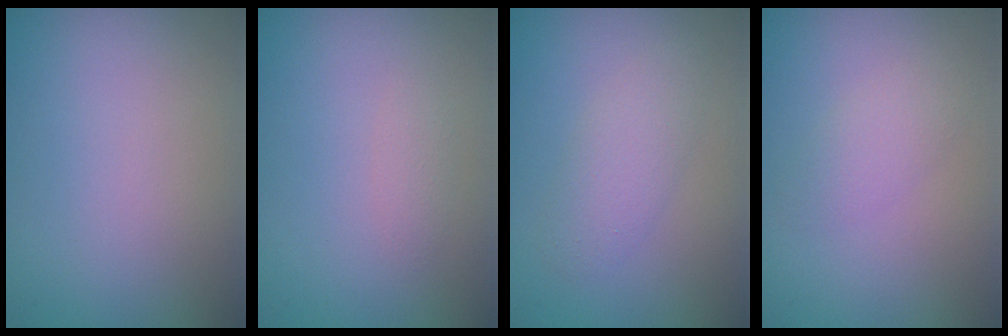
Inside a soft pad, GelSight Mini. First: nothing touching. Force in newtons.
{"total": 0.8, "press": 0.8, "slide": 0.0}
{"total": 2.5, "press": 2.5, "slide": 0.1}
{"total": 1.9, "press": 1.9, "slide": 0.1}